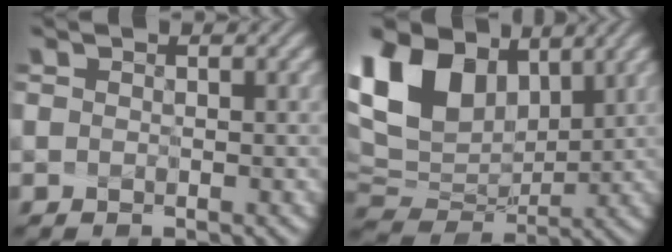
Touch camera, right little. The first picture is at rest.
{"total": 10.8, "force": [4.4, 7.0, 7.0], "torque": [-0.166, 0.015, 0.091]}